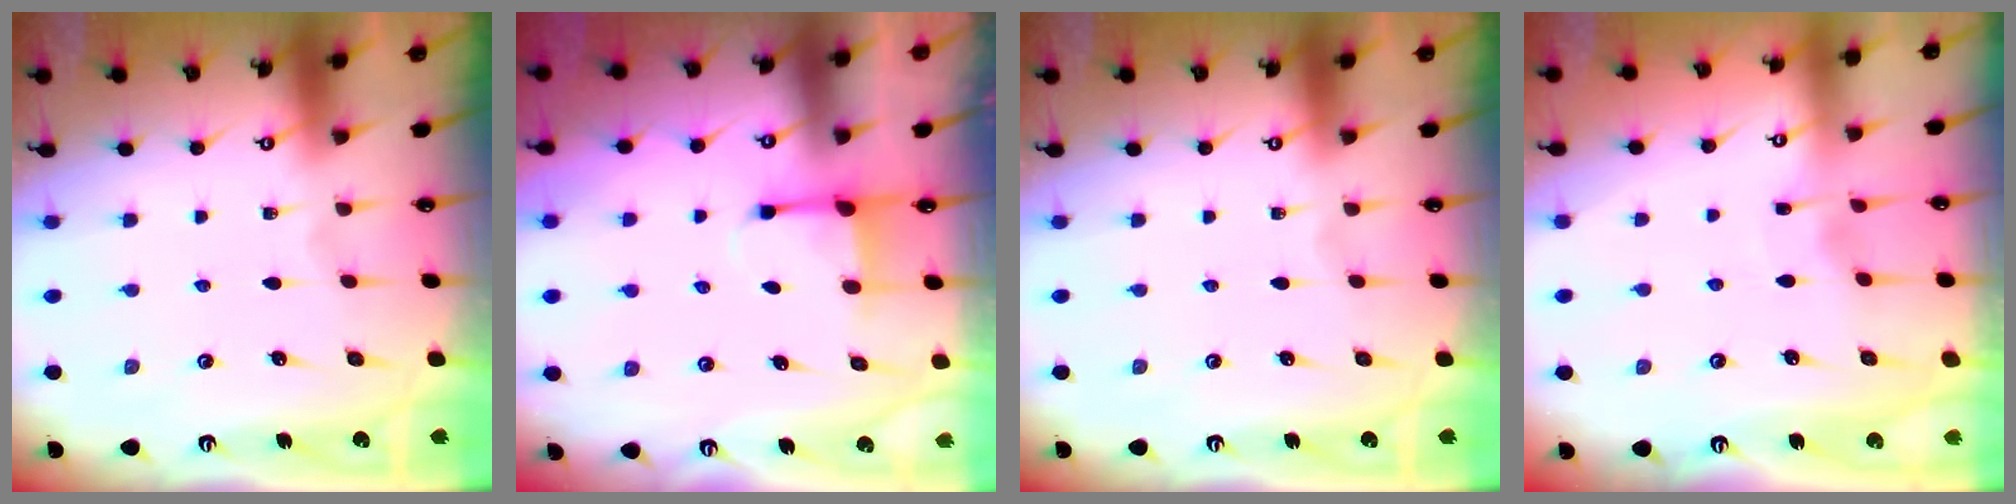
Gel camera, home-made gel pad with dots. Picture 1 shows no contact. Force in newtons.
{"total": 3.1, "press": 2.9, "slide": 0.9}
{"total": 0.0}
{"total": 2.5, "press": 2.5, "slide": 0.3}